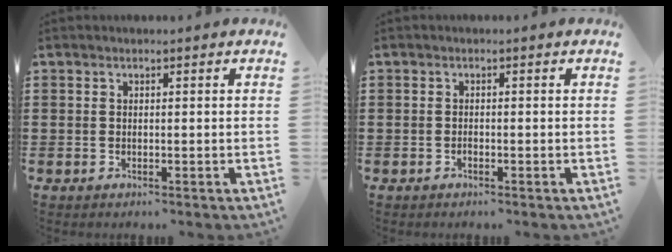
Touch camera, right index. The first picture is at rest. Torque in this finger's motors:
{"motor_torque": [0.02, 0.01, 0.00, 0.01]}